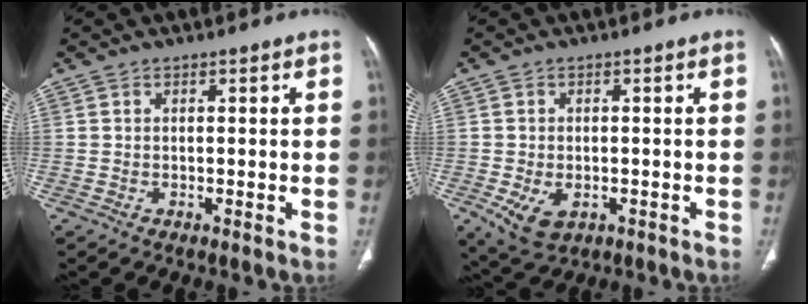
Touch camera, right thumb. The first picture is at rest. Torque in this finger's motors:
{"motor_torque": [2.84, 0.43, 0.39, -1.25, 0.01]}